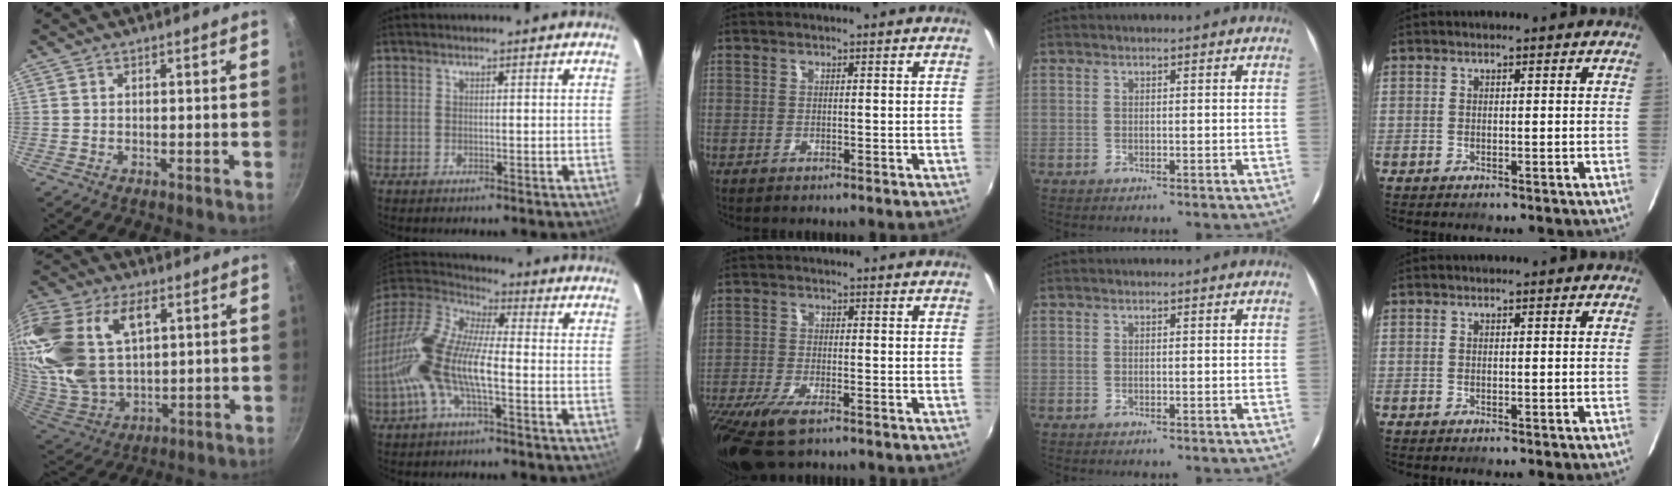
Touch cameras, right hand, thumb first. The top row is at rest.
{"thumb": {"total": 28.3, "force": [10.0, 17.6, 19.8], "torque": [-0.439, 0.009, 0.195]}, "index": {"total": 17.8, "force": [-4.7, 5.9, 16.1], "torque": [-0.323, -0.009, -0.104]}, "middle": {"total": 12.0, "force": [-8.0, 4.2, 7.9], "torque": [-0.187, -0.046, -0.148]}}